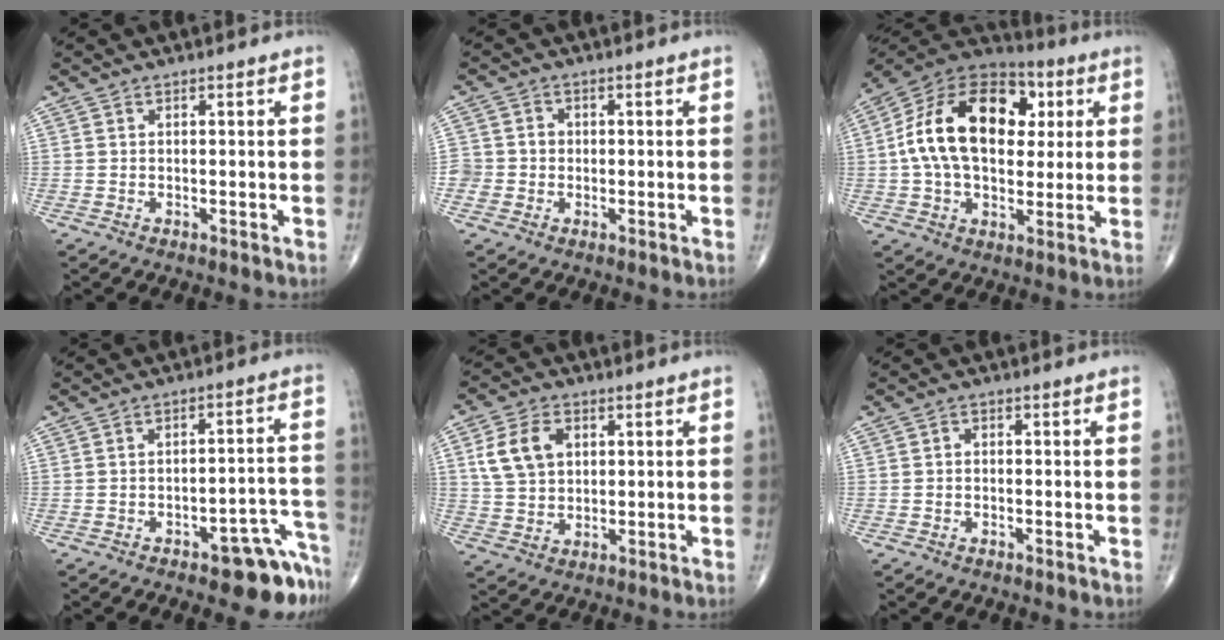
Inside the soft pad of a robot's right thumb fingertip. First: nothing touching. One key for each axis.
{"total": 4.3, "fx": -0.7, "fy": 4.2, "fz": 0.6, "tx": 0.015, "ty": 0.013, "tz": -0.017}
{"total": 22.2, "fx": 3.5, "fy": 14.3, "fz": 16.6, "tx": -0.268, "ty": 0.016, "tz": 0.050}
{"total": 10.0, "fx": -6.7, "fy": 3.5, "fz": 6.5, "tx": -0.044, "ty": 0.064, "tz": -0.083}
{"total": 8.7, "fx": 2.5, "fy": 6.2, "fz": 5.6, "tx": -0.096, "ty": 0.001, "tz": 0.049}
{"total": 1.0, "fx": -0.2, "fy": 0.7, "fz": 0.6, "tx": -0.004, "ty": 0.003, "tz": -0.008}